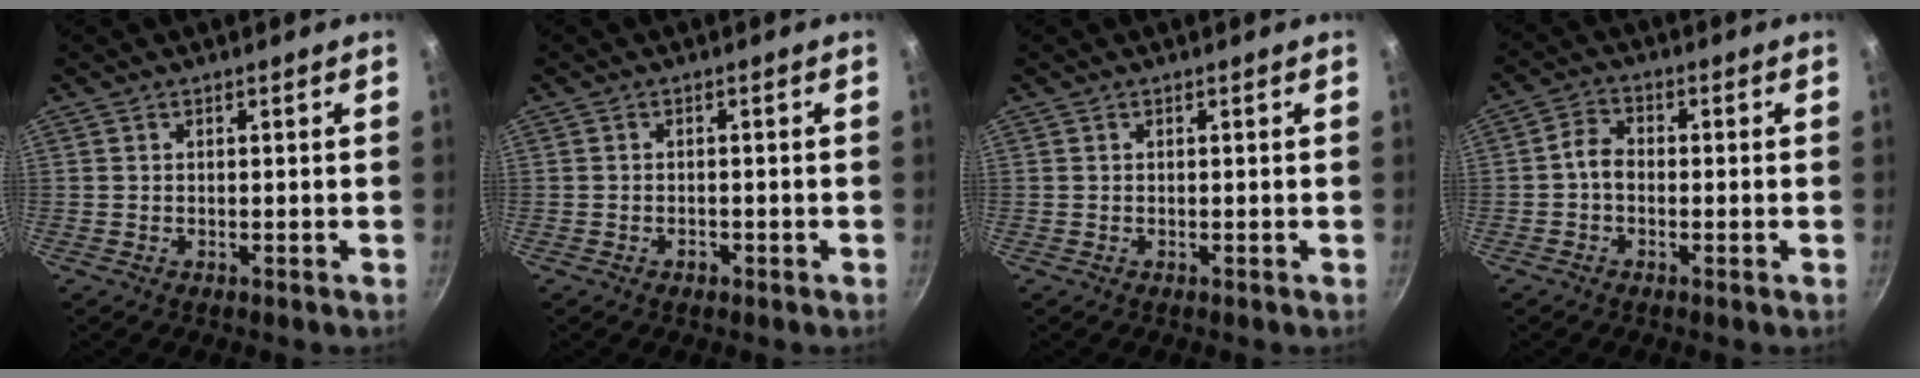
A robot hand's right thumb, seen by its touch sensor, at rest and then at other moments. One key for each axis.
{"total": 1.3, "fx": -0.7, "fy": 0.8, "fz": 0.6, "tx": -0.009, "ty": 0.006, "tz": -0.009}
{"total": 0.0}
{"total": 3.5, "fx": -0.9, "fy": 2.5, "fz": 2.2, "tx": -0.041, "ty": 0.021, "tz": -0.027}